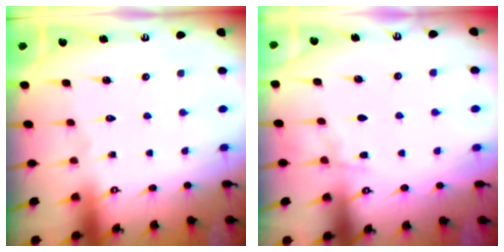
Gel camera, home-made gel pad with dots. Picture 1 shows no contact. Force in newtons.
{"total": 4.9, "press": 4.8, "slide": 0.7}